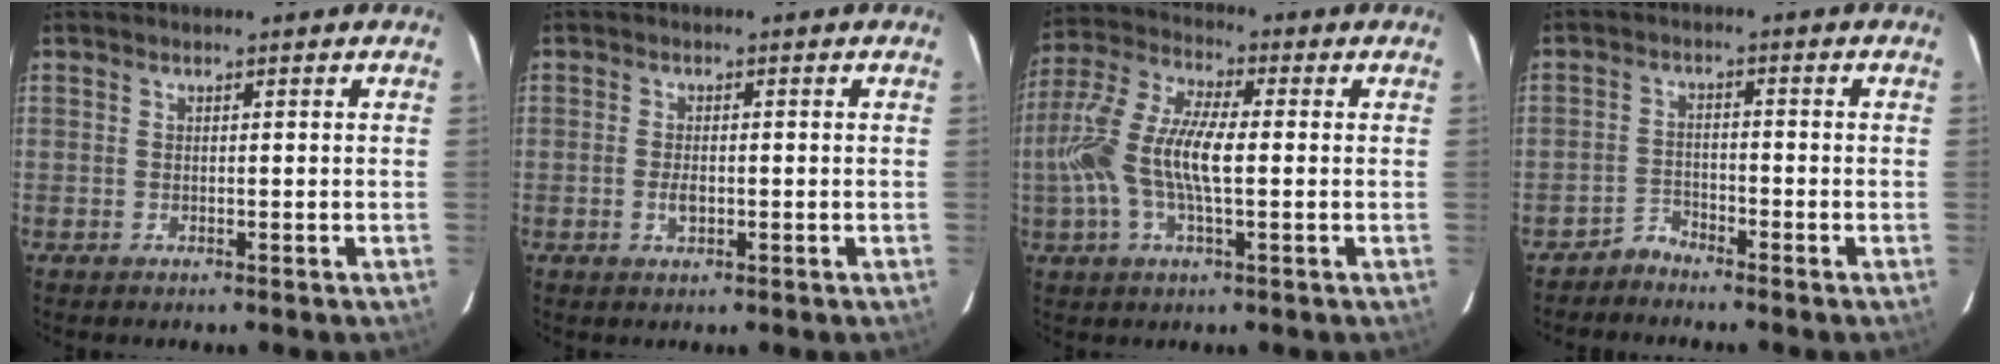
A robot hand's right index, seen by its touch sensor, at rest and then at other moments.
{"total": 2.4, "force": [-0.6, 1.2, 1.9], "torque": [-0.037, -0.001, -0.011]}
{"total": 14.3, "force": [-1.2, 4.6, 13.5], "torque": [-0.282, 0.007, -0.028]}
{"total": 2.6, "force": [-2.5, 0.8, -0.5], "torque": [0.011, 0.006, -0.050]}